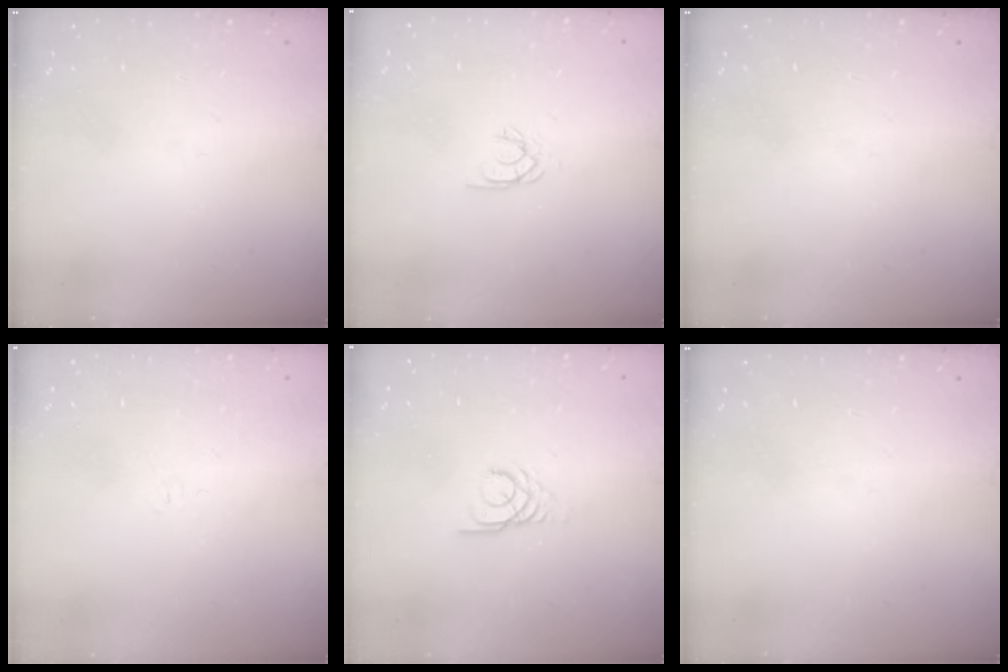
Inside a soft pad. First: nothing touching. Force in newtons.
{"total": 2.0, "press": 2.0, "slide": 0.4}
{"total": 0.0}
{"total": 2.6, "press": 2.5, "slide": 0.6}
{"total": 1.3, "press": 1.3, "slide": 0.2}
{"total": 0.0}